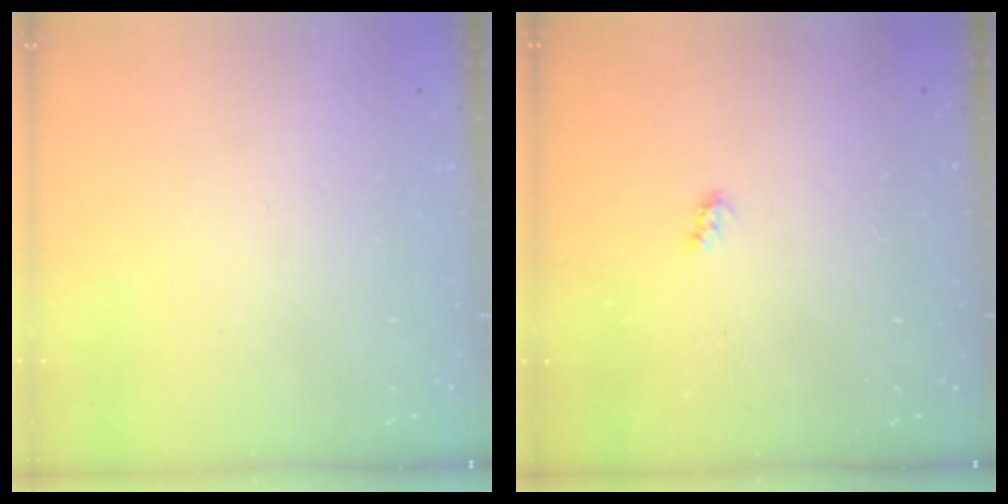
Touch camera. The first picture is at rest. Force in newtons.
{"total": 2.6, "press": 2.6, "slide": 0.4}